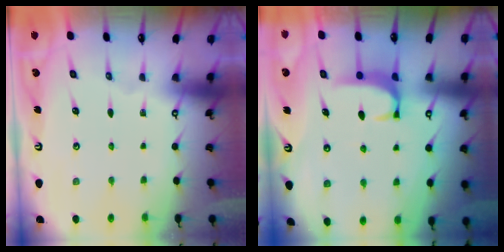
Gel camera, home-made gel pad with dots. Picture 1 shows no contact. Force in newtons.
{"total": 1.8, "press": 1.7, "slide": 0.5}